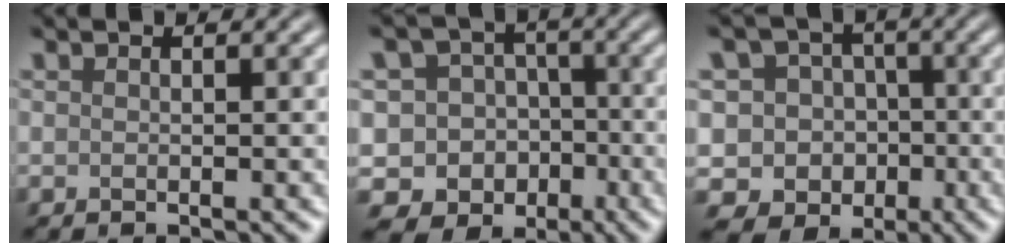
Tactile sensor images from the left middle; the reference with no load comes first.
{"total": 13.0, "force": [-6.1, 11.1, 2.8], "torque": [-0.039, -0.006, -0.112]}
{"total": 8.4, "force": [-2.6, 7.7, 2.3], "torque": [-0.015, 0.017, -0.073]}